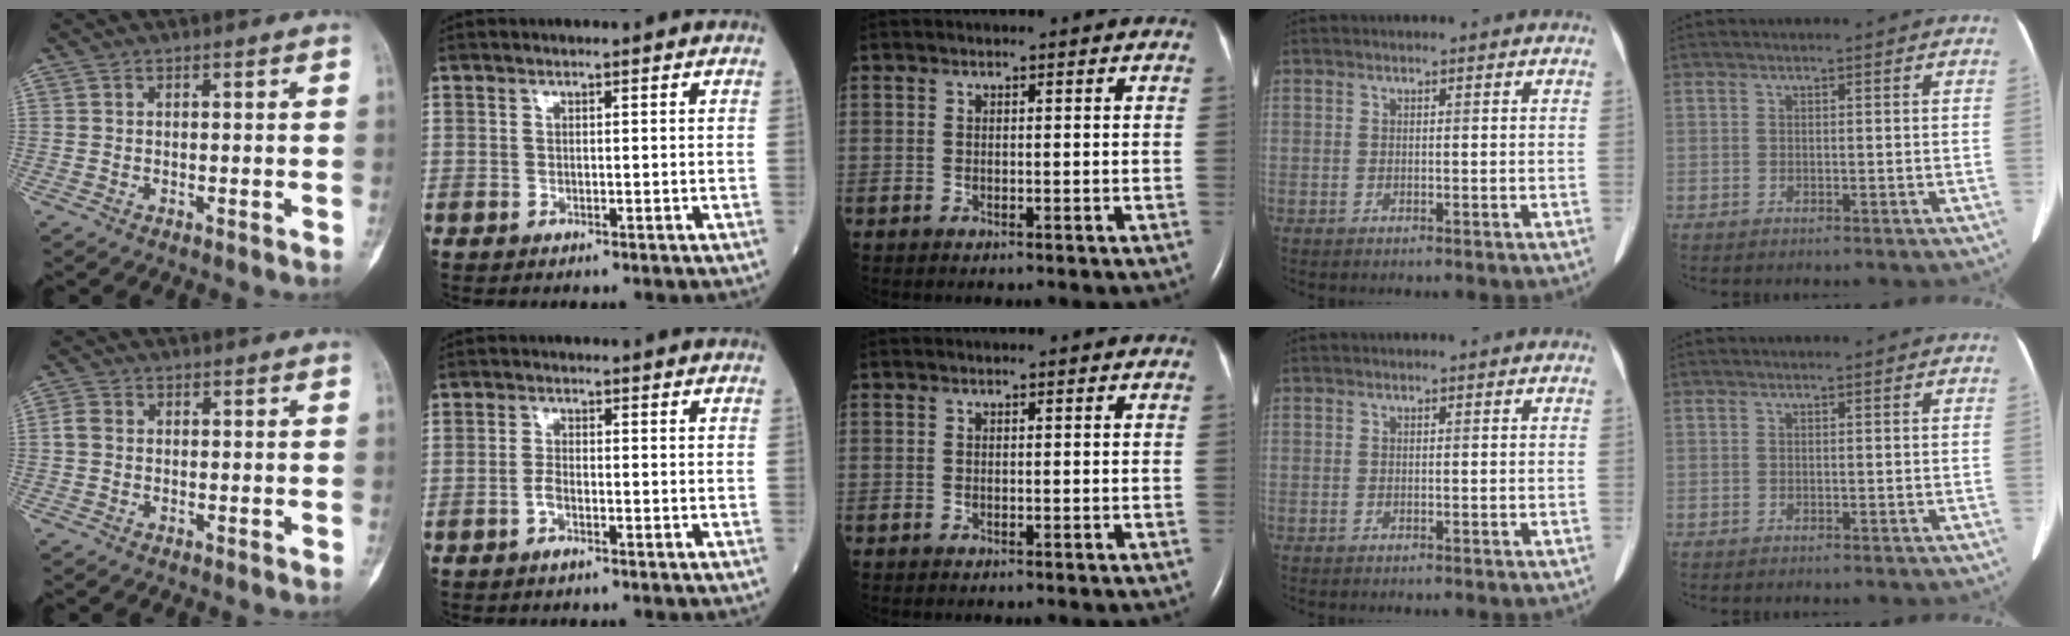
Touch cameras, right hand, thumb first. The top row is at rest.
{"thumb": {"total": 2.2, "force": [-0.1, 1.8, 1.2], "torque": [-0.021, 0.005, -0.008]}, "index": {"total": 1.9, "force": [-1.0, 0.5, 1.5], "torque": [-0.033, 0.001, -0.022]}}